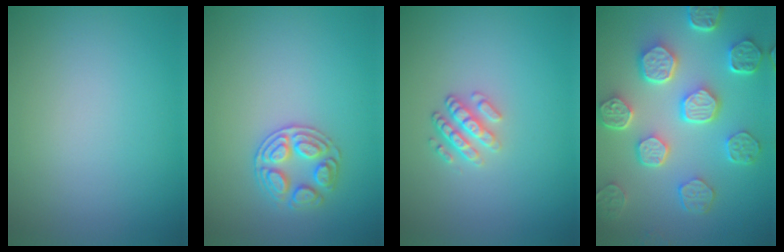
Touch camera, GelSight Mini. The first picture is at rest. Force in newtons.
{"total": 2.7, "press": 2.7, "slide": 0.3}
{"total": 2.5, "press": 2.3, "slide": 0.9}
{"total": 7.5, "press": 5.8, "slide": 4.8}